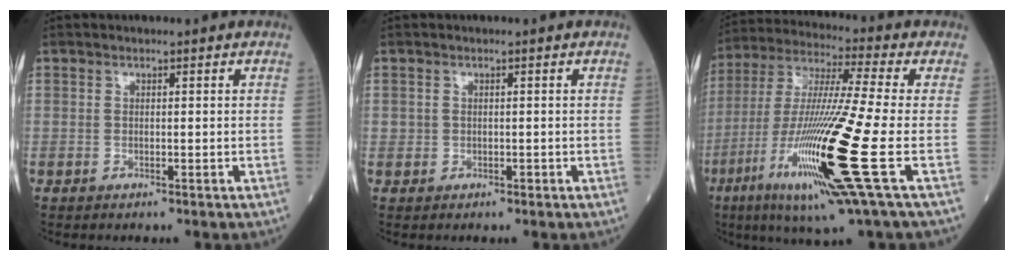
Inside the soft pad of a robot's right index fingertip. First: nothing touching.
{"total": 0.9, "force": [0.0, 0.8, 0.4], "torque": [-0.010, 0.001, 0.003]}
{"total": 20.5, "force": [-6.7, -0.5, 19.3], "torque": [-0.399, -0.039, -0.133]}